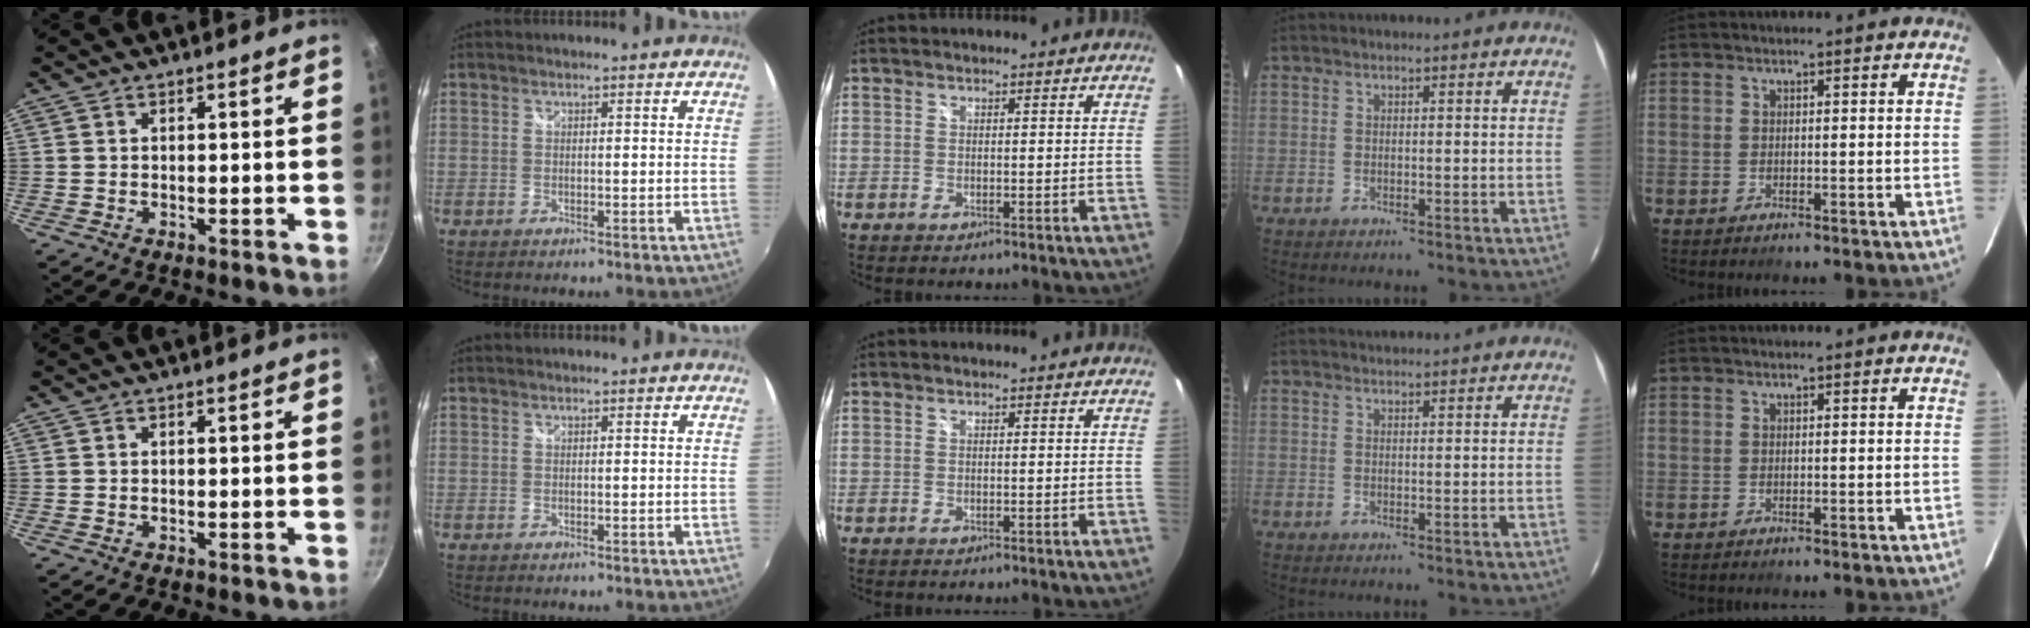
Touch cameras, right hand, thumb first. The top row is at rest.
{"ring": {"total": 1.4, "force": [1.4, -0.1, 0.2], "torque": [-0.009, 0.000, 0.021]}}